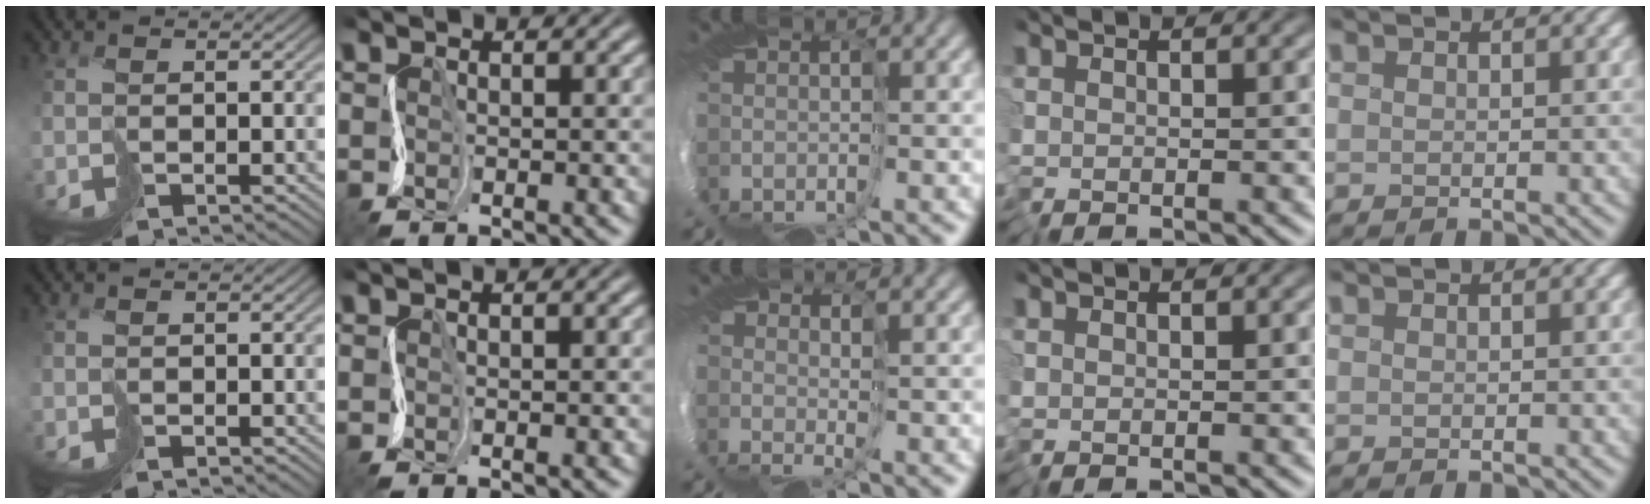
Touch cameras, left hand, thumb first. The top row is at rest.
{"thumb": {"total": 0.7, "force": [-0.6, -0.2, -0.3], "torque": [0.008, 0.000, -0.013]}, "index": {"total": 1.4, "force": [0.0, 0.4, 1.3], "torque": [-0.013, 0.001, 0.002]}, "middle": {"total": 2.2, "force": [2.0, -0.5, 0.5], "torque": [-0.001, -0.003, 0.029]}}